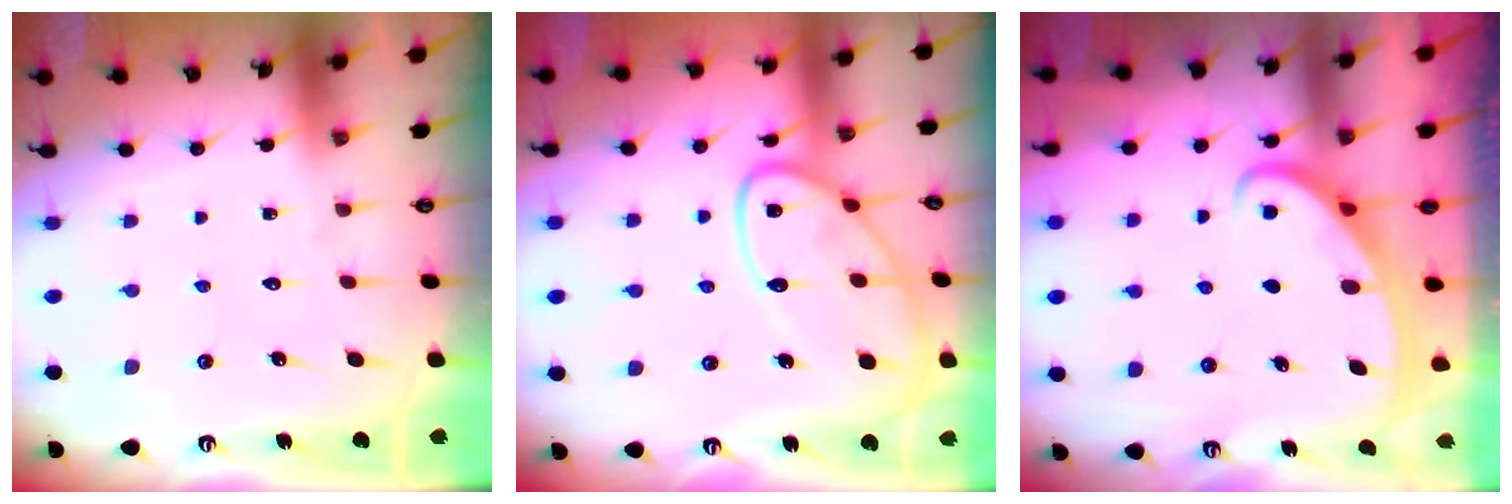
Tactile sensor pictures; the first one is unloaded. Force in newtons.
{"total": 14.1, "press": 14.1, "slide": 0.9}
{"total": 2.7, "press": 2.7, "slide": 0.3}